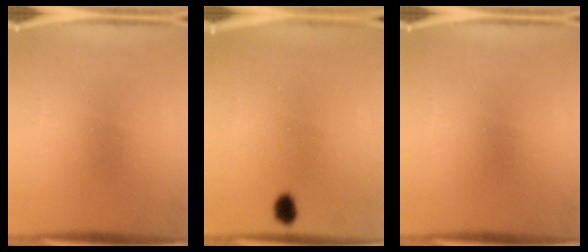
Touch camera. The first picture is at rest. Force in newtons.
{"total": 2.4}
{"total": 0.0}